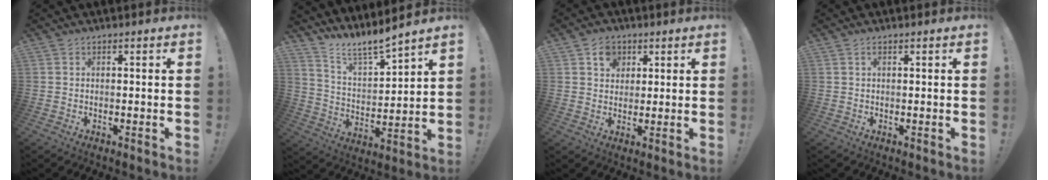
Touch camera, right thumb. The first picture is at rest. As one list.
[{"total": 9.9, "force": [9.4, 0.9, 3.0], "torque": [-0.070, -0.087, 0.167]}, {"total": 6.1, "force": [2.8, 5.1, 1.9], "torque": [-0.020, -0.010, 0.050]}, {"total": 1.0, "force": [0.6, 0.3, 0.7], "torque": [-0.013, 0.001, 0.010]}]